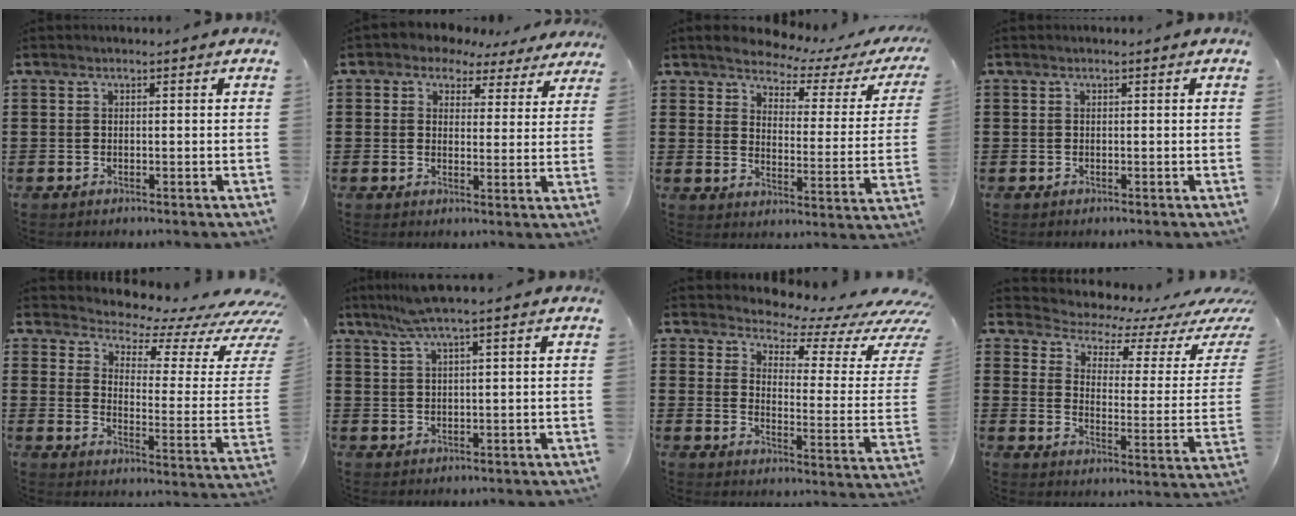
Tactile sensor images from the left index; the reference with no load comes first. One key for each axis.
{"total": 3.5, "fx": 2.8, "fy": 2.1, "fz": 0.6, "tx": -0.031, "ty": -0.007, "tz": 0.046}
{"total": 3.2, "fx": 3.1, "fy": 0.5, "fz": 0.6, "tx": -0.036, "ty": -0.025, "tz": 0.048}
{"total": 0.0}
{"total": 4.0, "fx": 3.6, "fy": 0.7, "fz": 1.4, "tx": -0.036, "ty": -0.047, "tz": 0.053}
{"total": 4.1, "fx": 2.6, "fy": -0.4, "fz": 3.2, "tx": -0.068, "ty": 0.000, "tz": 0.046}
{"total": 4.4, "fx": 3.8, "fy": 1.1, "fz": 2.0, "tx": -0.045, "ty": -0.041, "tz": 0.059}
{"total": 4.1, "fx": 3.8, "fy": 0.8, "fz": 1.3, "tx": -0.043, "ty": -0.036, "tz": 0.055}